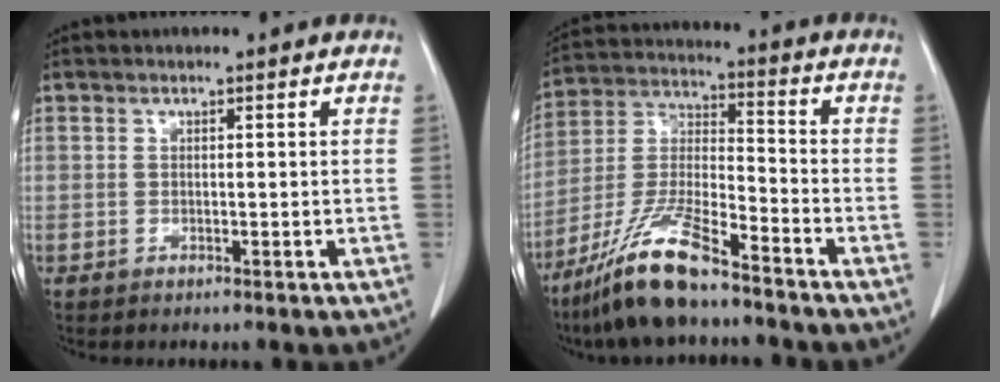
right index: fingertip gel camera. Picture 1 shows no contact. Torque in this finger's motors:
{"motor_torque": [0.72, -0.77, 0.28, 0.19]}